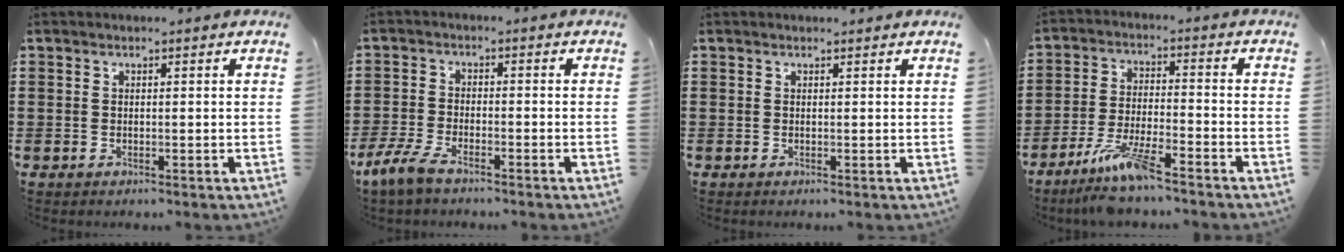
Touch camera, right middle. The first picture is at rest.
{"total": 4.9, "force": [-3.8, 1.2, 2.9], "torque": [-0.083, -0.010, -0.081]}
{"total": 0.0}
{"total": 7.9, "force": [-6.2, 0.8, 4.9], "torque": [-0.109, -0.013, -0.118]}